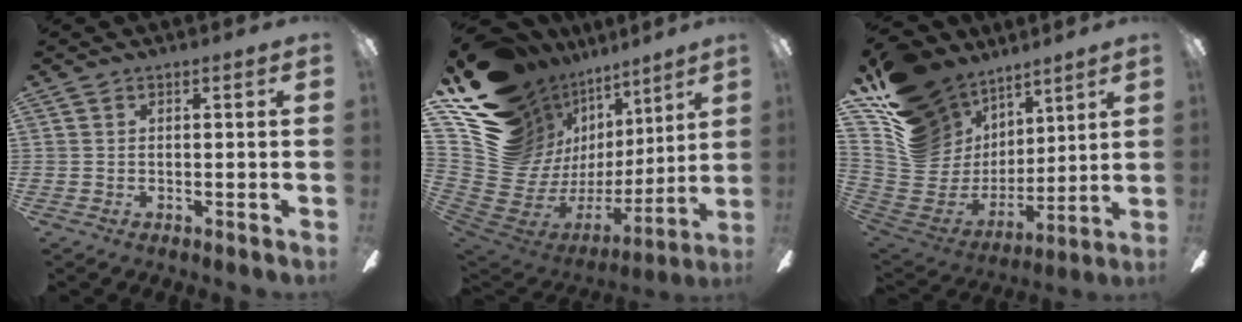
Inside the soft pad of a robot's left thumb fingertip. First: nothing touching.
{"total": 20.1, "force": [12.2, 13.7, 8.3], "torque": [-0.155, -0.131, 0.276]}
{"total": 19.8, "force": [10.4, 15.1, 7.5], "torque": [-0.156, -0.080, 0.227]}